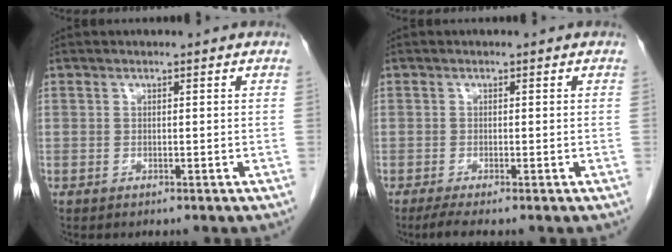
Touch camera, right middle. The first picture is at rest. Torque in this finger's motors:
{"motor_torque": [0.17, 0.07, 0.00, 0.00]}